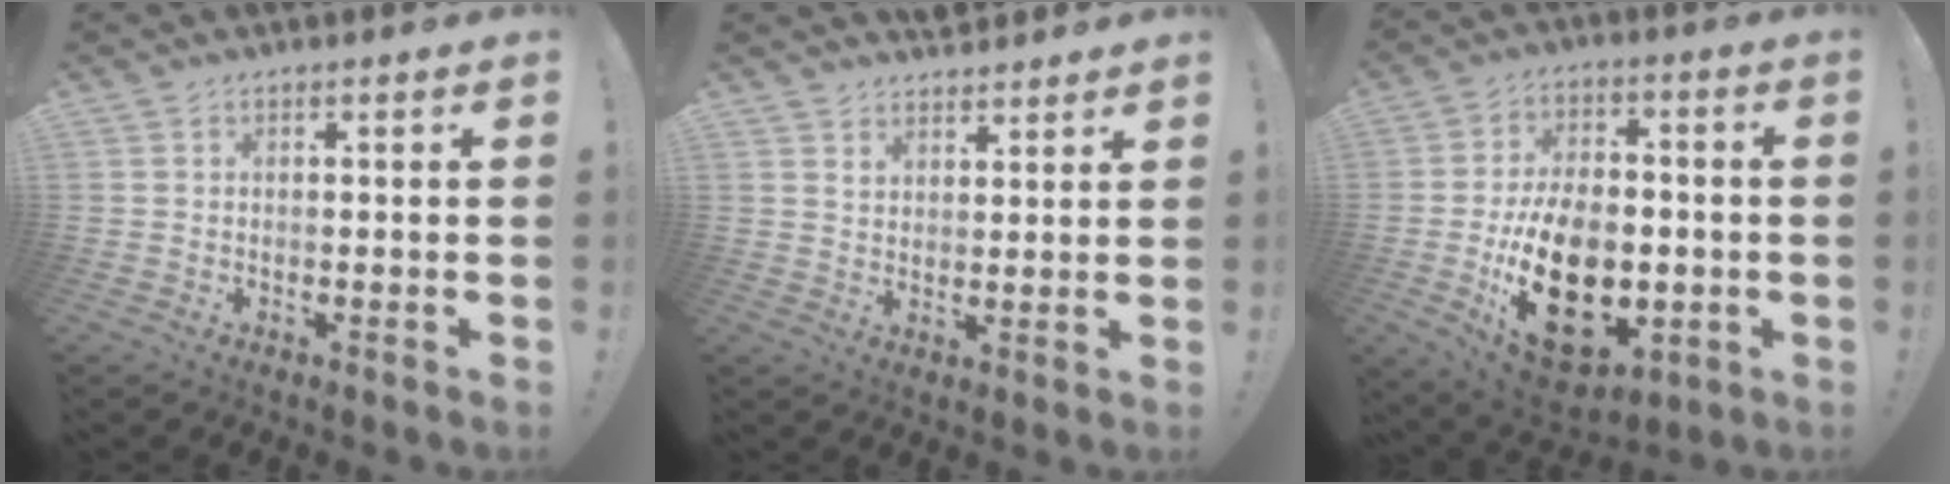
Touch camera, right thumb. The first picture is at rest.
{"total": 4.5, "force": [4.0, 1.9, 0.1], "torque": [0.006, -0.029, 0.074]}
{"total": 23.5, "force": [-6.0, 15.1, 16.9], "torque": [-0.289, 0.028, -0.080]}